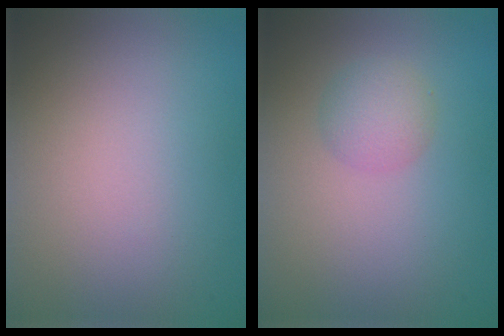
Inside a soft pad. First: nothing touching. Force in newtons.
{"total": 2.2, "press": 2.2, "slide": 0.1}